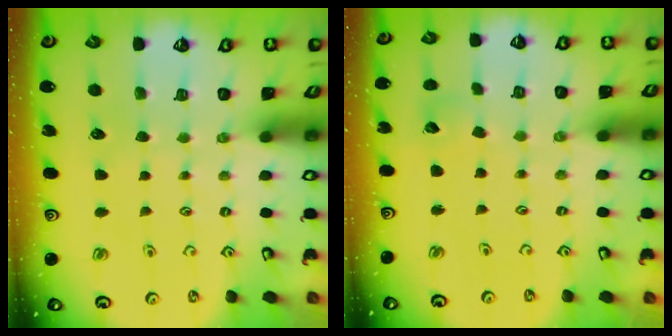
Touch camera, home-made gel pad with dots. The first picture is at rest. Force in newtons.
{"total": 3.0, "press": 3.0, "slide": 0.4}